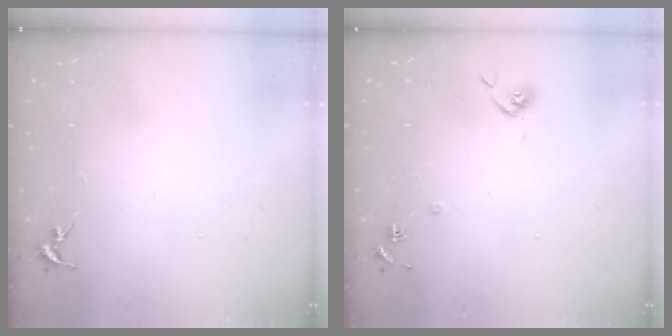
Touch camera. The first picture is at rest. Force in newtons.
{"total": 7.1, "press": 7.0, "slide": 0.6}